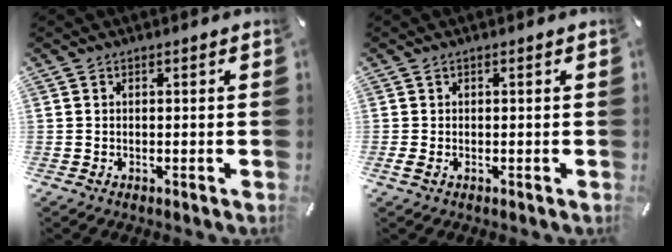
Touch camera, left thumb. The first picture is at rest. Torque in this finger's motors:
{"motor_torque": [0.17, 0.35, 0.17, -0.01, 0.06]}